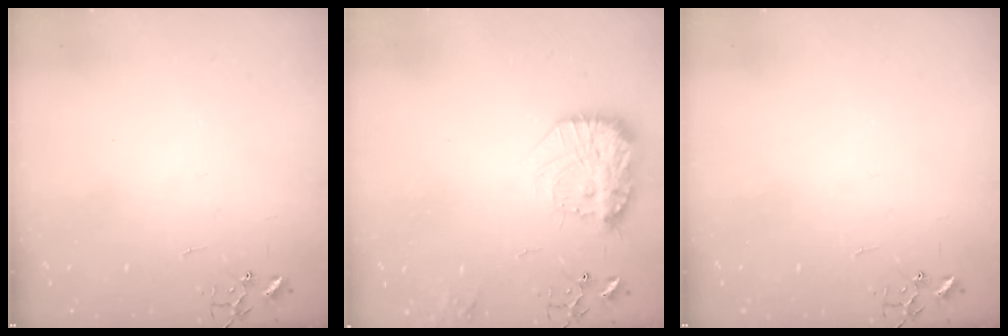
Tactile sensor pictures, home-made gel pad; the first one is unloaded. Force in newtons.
{"total": 16.2, "press": 16.2, "slide": 0.6}
{"total": 0.0}